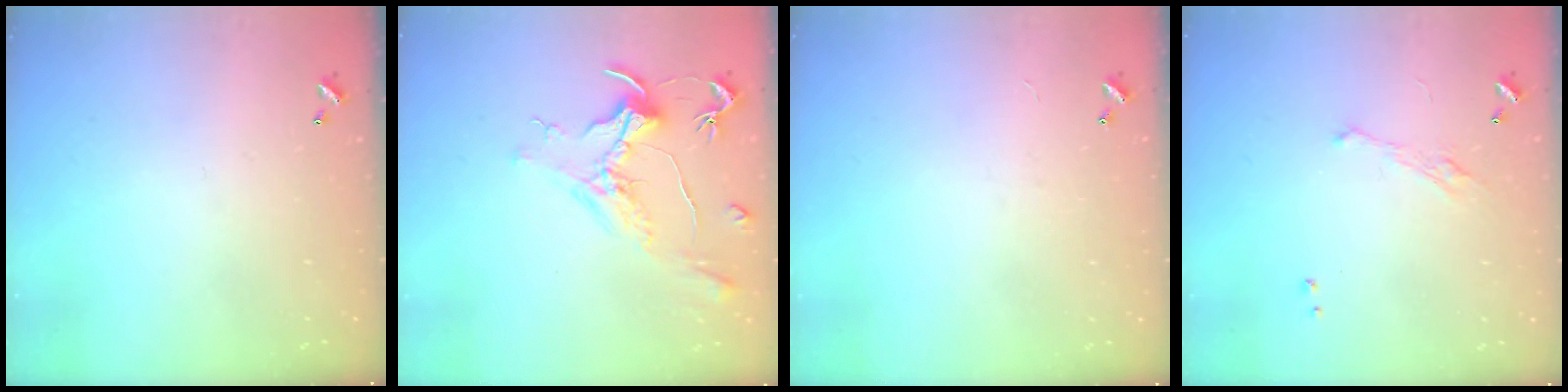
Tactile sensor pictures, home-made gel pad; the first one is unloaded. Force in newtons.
{"total": 1.6, "press": 1.4, "slide": 0.7}
{"total": 2.4, "press": 2.4, "slide": 0.3}
{"total": 2.3, "press": 2.1, "slide": 0.8}